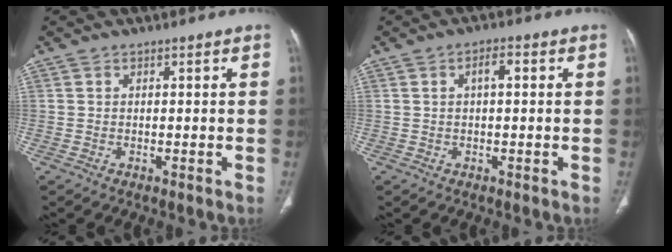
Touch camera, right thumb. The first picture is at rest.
{"total": 2.5, "force": [0.5, 1.0, 2.2], "torque": [-0.038, 0.009, 0.007]}